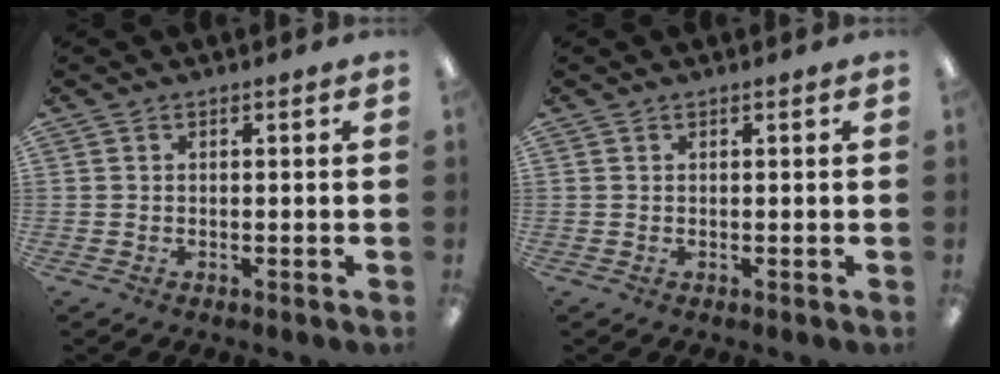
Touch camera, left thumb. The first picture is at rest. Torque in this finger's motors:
{"motor_torque": [-0.05, -0.05, -0.23, 0.09, 0.00]}